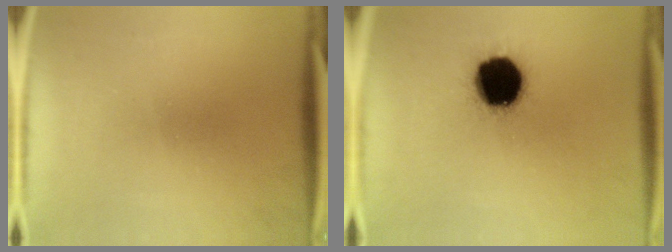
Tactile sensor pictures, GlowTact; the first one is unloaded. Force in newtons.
{"total": 19.1}